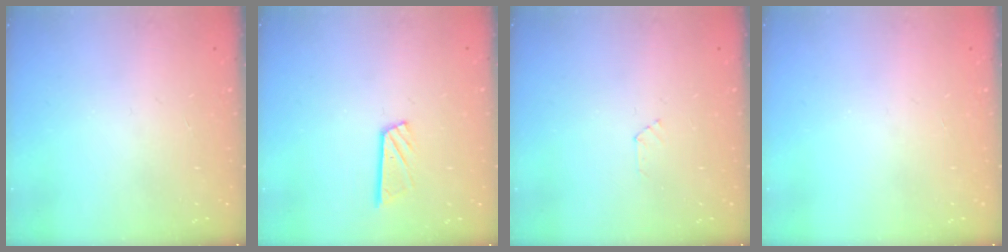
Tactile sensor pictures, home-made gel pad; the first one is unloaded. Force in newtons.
{"total": 7.3, "press": 7.3, "slide": 0.4}
{"total": 2.3, "press": 2.3, "slide": 0.3}
{"total": 0.0}